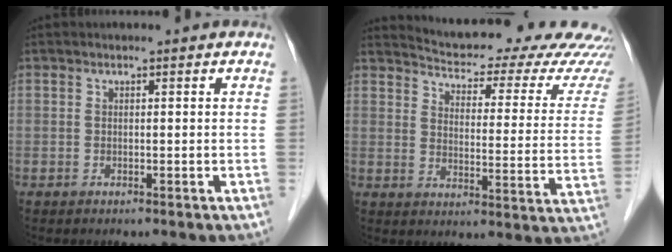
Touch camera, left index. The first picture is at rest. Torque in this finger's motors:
{"motor_torque": [0.98, -1.15, -0.01, 0.01]}